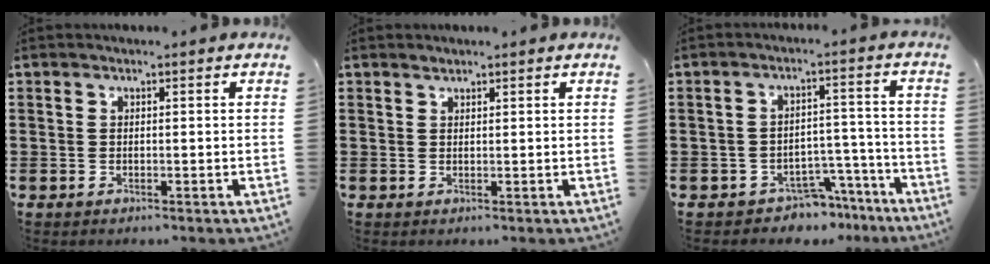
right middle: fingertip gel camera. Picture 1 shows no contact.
{"total": 0.9, "force": [0.9, 0.1, 0.0], "torque": [-0.003, 0.000, 0.017]}
{"total": 4.9, "force": [-4.5, 1.7, 1.0], "torque": [-0.022, 0.016, -0.089]}